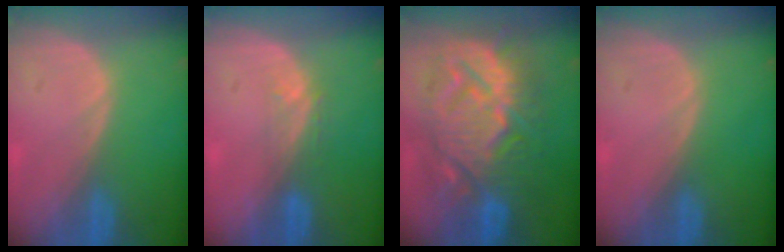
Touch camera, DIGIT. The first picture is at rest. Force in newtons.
{"total": 2.8, "press": 2.1, "slide": 1.7}
{"total": 13.9, "press": 13.8, "slide": 1.3}
{"total": 0.0}